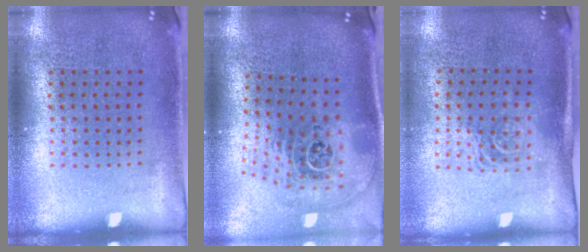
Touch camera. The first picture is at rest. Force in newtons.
{"total": 2.8, "press": 1.9, "slide": 2.1}
{"total": 1.6, "press": 1.3, "slide": 0.9}